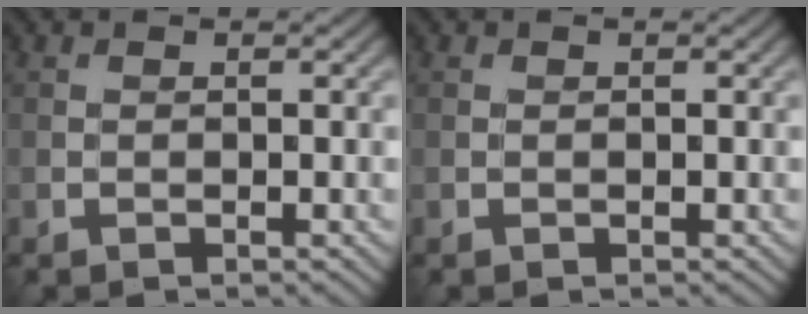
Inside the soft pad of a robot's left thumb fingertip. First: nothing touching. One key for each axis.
{"total": 0.0}